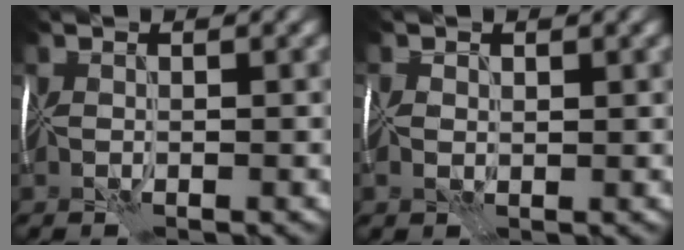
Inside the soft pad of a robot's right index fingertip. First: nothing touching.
{"total": 1.7, "force": [0.5, 1.4, 0.8], "torque": [-0.009, 0.010, 0.007]}